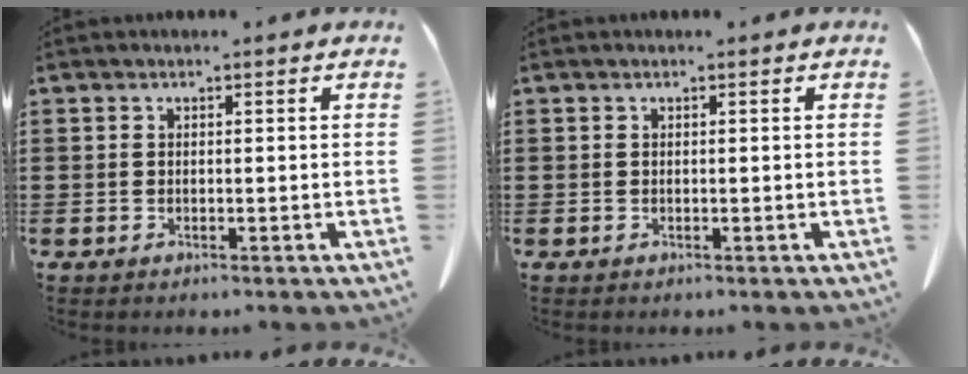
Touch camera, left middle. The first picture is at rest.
{"total": 0.0}